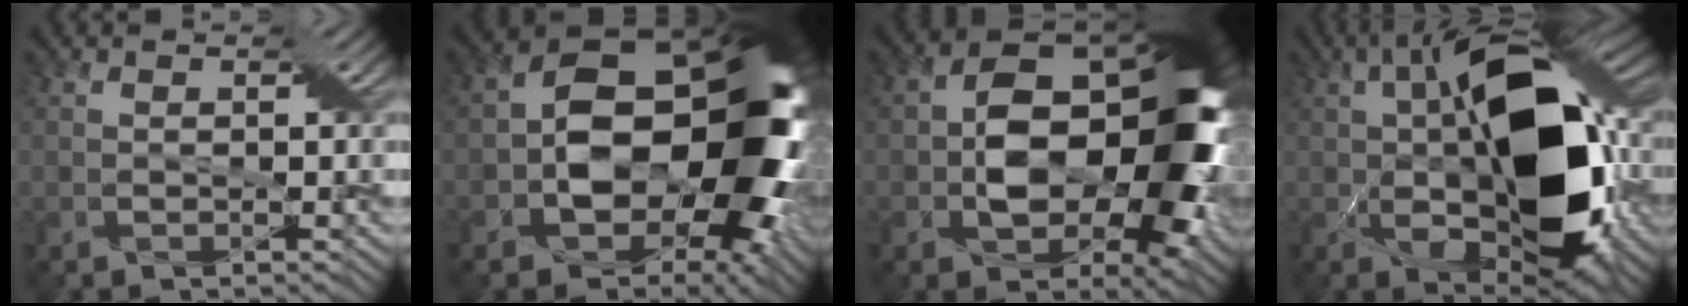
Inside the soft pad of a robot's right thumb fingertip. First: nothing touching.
{"total": 18.4, "force": [-1.7, 12.5, 13.5], "torque": [-0.194, -0.015, -0.027]}
{"total": 16.8, "force": [-0.9, 10.9, 12.8], "torque": [-0.175, -0.009, -0.015]}
{"total": 18.5, "force": [-0.9, 9.5, 15.8], "torque": [-0.259, 0.004, -0.028]}